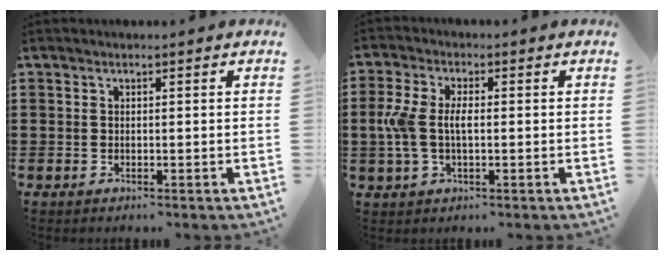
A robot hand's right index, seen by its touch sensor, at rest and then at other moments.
{"total": 5.7, "force": [-0.3, 2.7, 5.0], "torque": [-0.130, -0.007, -0.016]}